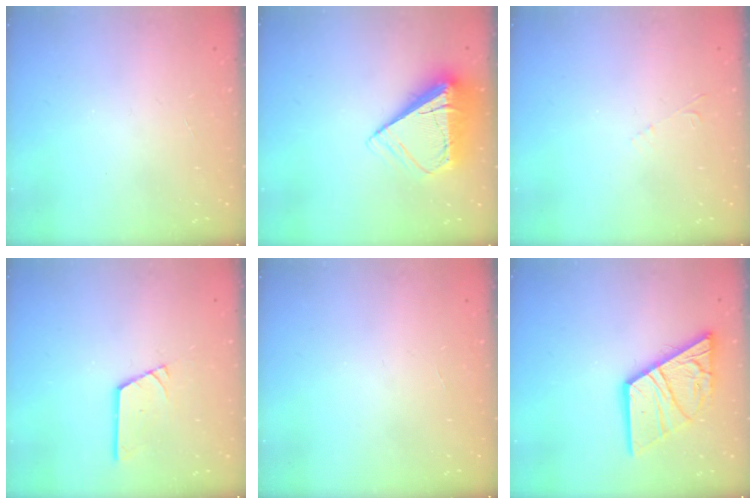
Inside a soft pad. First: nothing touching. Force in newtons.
{"total": 10.2, "press": 10.1, "slide": 1.4}
{"total": 3.3, "press": 3.3, "slide": 0.5}
{"total": 6.5, "press": 6.4, "slide": 0.5}
{"total": 0.0}
{"total": 18.8, "press": 18.7, "slide": 2.0}